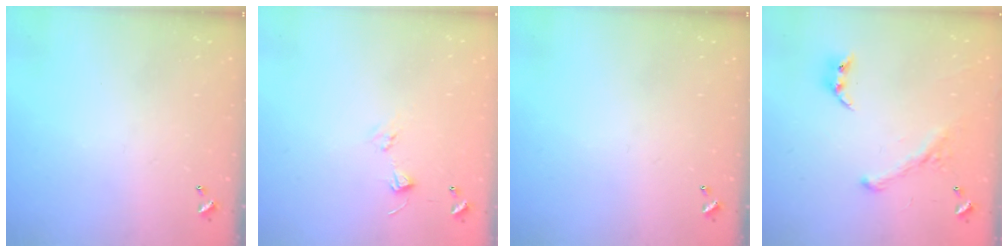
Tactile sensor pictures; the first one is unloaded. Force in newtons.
{"total": 5.0, "press": 5.0, "slide": 0.6}
{"total": 0.0}
{"total": 1.6, "press": 1.1, "slide": 1.2}